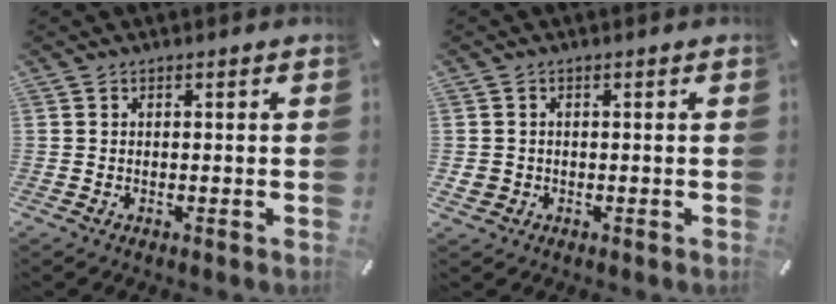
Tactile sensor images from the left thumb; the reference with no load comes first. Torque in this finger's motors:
{"motor_torque": [0.08, 0.46, -0.08, -0.15, -0.01]}